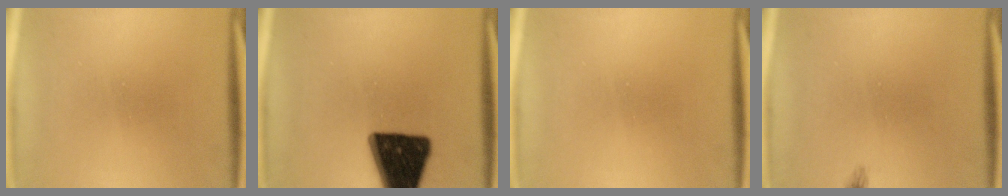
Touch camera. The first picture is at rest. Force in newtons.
{"total": 19.7}
{"total": 0.0}
{"total": 0.9}